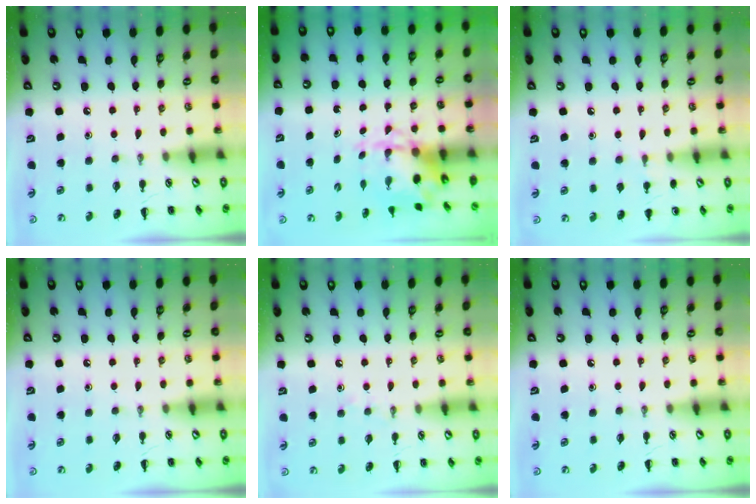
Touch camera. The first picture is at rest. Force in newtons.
{"total": 4.3, "press": 4.2, "slide": 0.9}
{"total": 5.4, "press": 5.2, "slide": 1.5}
{"total": 0.0}
{"total": 3.5, "press": 3.4, "slide": 0.9}
{"total": 0.0}